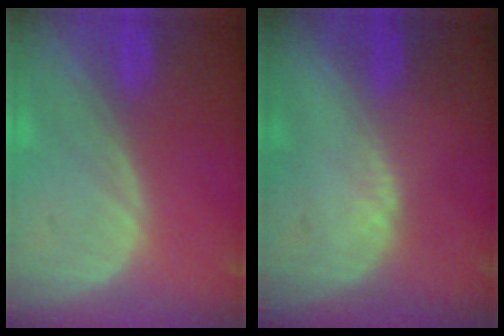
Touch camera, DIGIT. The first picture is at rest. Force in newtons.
{"total": 1.2, "press": 0.9, "slide": 0.8}